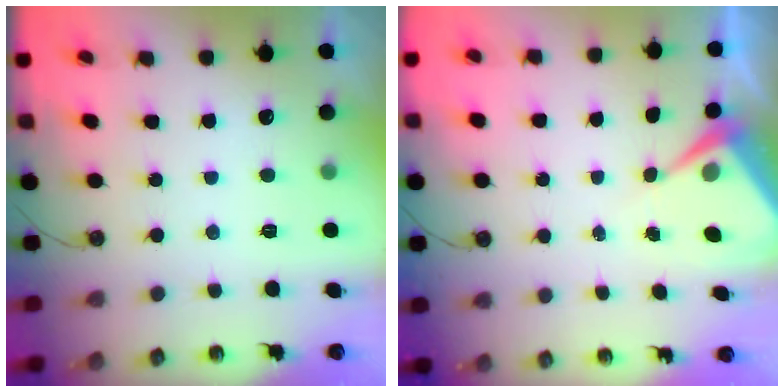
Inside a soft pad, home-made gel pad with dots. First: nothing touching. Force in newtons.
{"total": 5.4, "press": 5.3, "slide": 0.6}